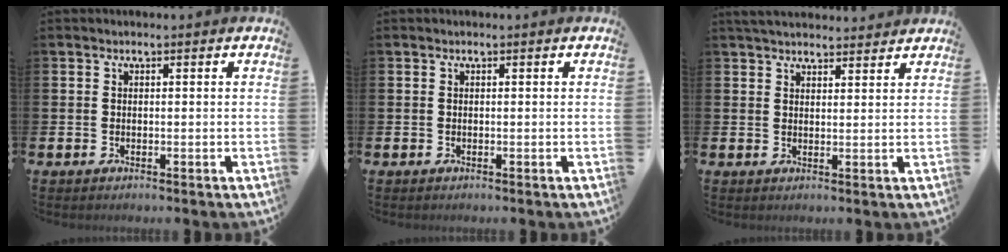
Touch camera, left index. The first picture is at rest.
{"total": 0.0}
{"total": 3.6, "force": [3.5, 0.7, 0.5], "torque": [-0.013, -0.014, 0.065]}